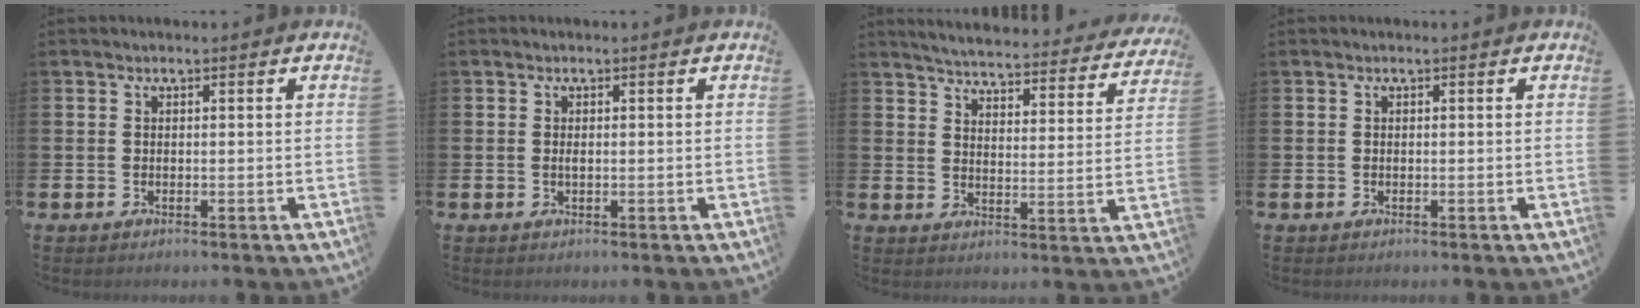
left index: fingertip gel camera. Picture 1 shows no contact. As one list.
[{"total": 0.6, "force": [0.1, 0.2, 0.5], "torque": [-0.012, 0.001, 0.001]}, {"total": 4.7, "force": [4.5, 0.4, 1.1], "torque": [-0.033, -0.041, 0.072]}, {"total": 0.0}]